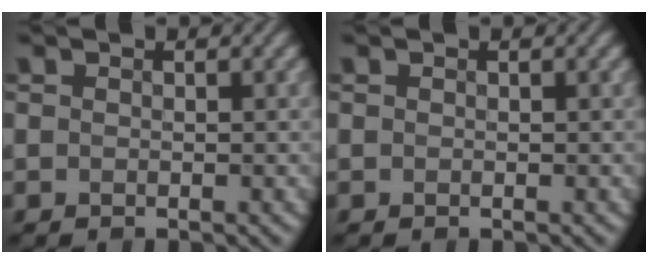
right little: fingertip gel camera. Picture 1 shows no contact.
{"total": 0.0}